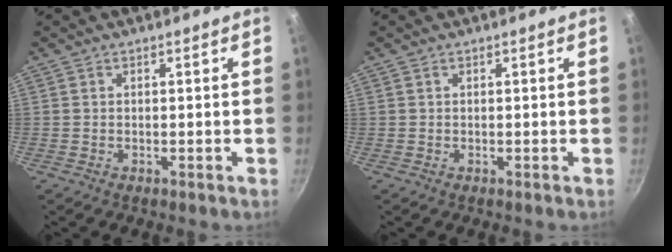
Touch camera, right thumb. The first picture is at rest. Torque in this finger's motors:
{"motor_torque": [-0.02, -0.08, -0.09, -0.15, 0.06]}